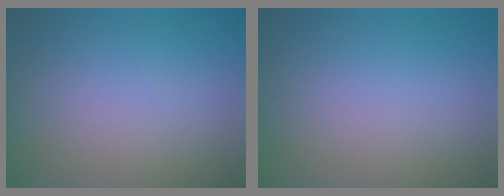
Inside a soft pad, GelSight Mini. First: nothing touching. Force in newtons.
{"total": 0.0}